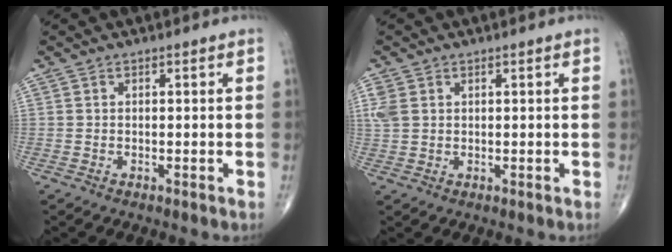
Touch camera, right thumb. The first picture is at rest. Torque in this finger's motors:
{"motor_torque": [0.01, 0.05, 0.47, 0.39, 0.01]}